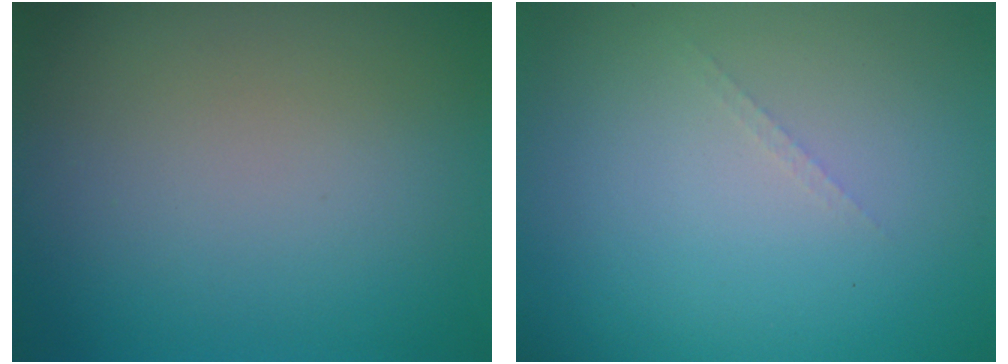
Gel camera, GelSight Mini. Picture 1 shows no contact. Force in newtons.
{"total": 0.6, "press": 0.6, "slide": 0.1}